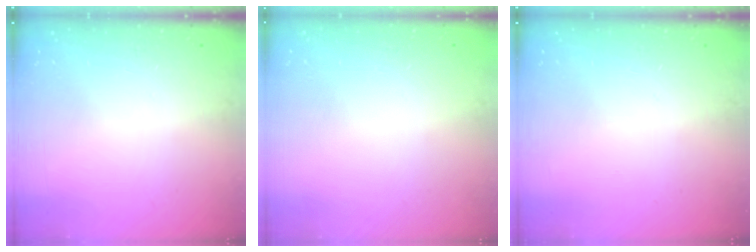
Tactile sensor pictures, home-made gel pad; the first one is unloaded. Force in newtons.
{"total": 0.0}
{"total": 0.0}